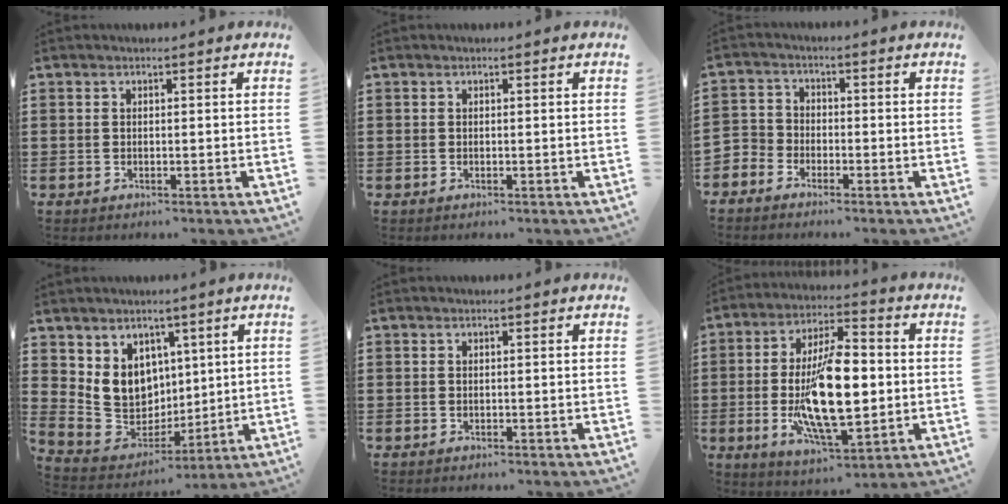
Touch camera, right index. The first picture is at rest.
{"total": 0.0}
{"total": 3.0, "force": [-2.6, 1.5, -0.1], "torque": [-0.019, 0.001, -0.061]}
{"total": 9.5, "force": [2.3, 8.5, 3.4], "torque": [-0.095, -0.012, 0.053]}
{"total": 0.0}
{"total": 15.2, "force": [-1.4, 6.4, 13.7], "torque": [-0.266, -0.015, -0.027]}